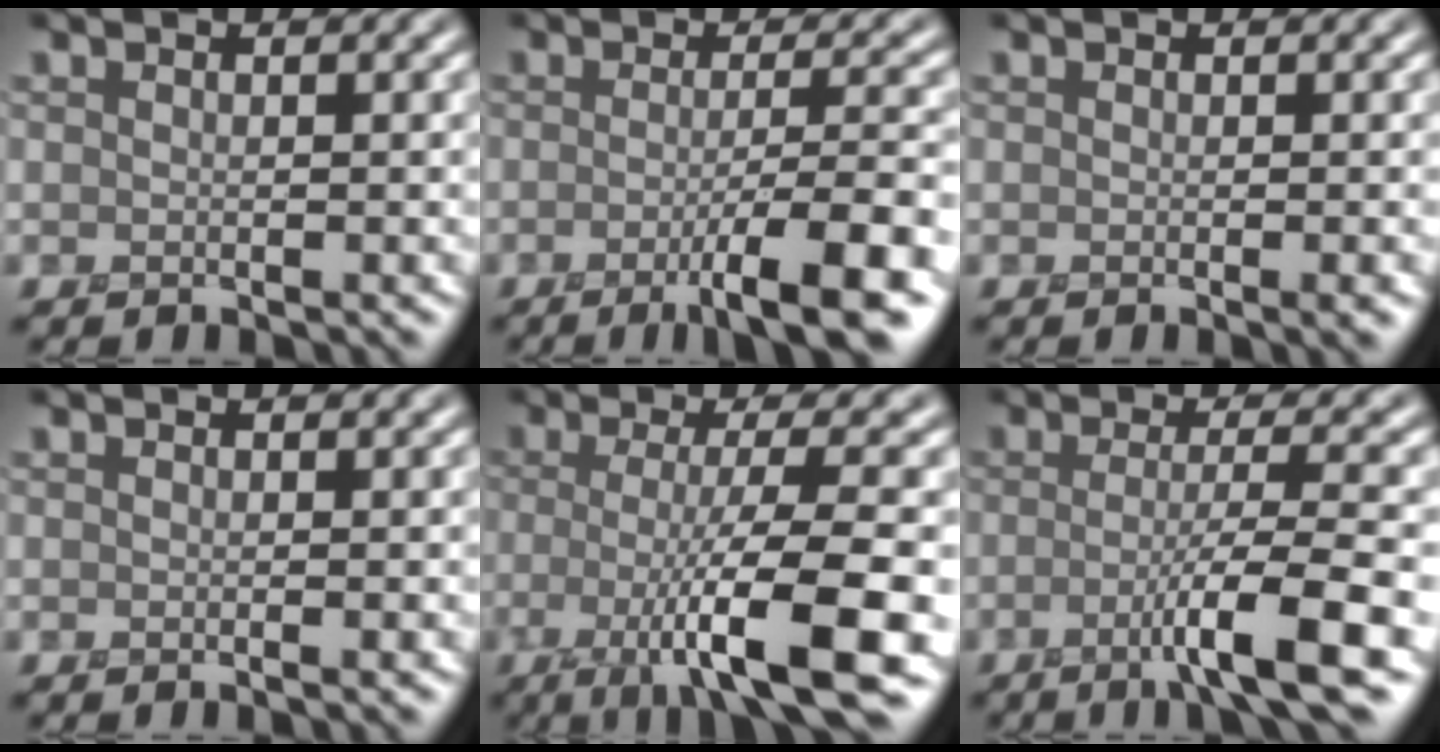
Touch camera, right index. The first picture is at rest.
{"total": 6.9, "force": [-2.8, 1.0, 6.2], "torque": [-0.089, -0.003, -0.047]}
{"total": 1.0, "force": [-0.3, 0.1, 0.9], "torque": [-0.013, -0.007, -0.005]}
{"total": 0.7, "force": [-0.1, 0.0, 0.7], "torque": [-0.009, -0.003, -0.002]}
{"total": 9.7, "force": [-2.7, 1.7, 9.2], "torque": [-0.129, -0.013, -0.051]}
{"total": 6.0, "force": [-2.1, 0.5, 5.6], "torque": [-0.087, -0.002, -0.045]}